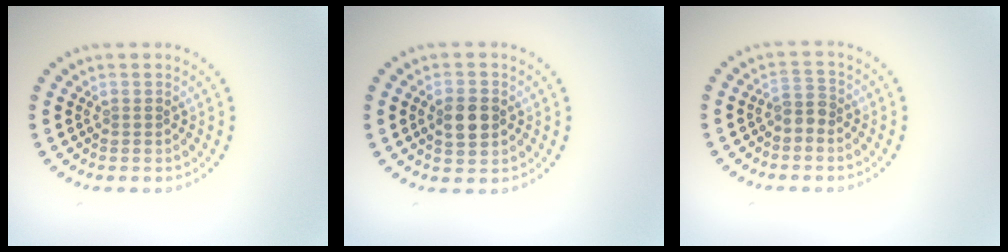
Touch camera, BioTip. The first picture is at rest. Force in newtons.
{"total": 3.2, "press": 3.2, "slide": 0.1}
{"total": 1.5, "press": 1.3, "slide": 0.9}